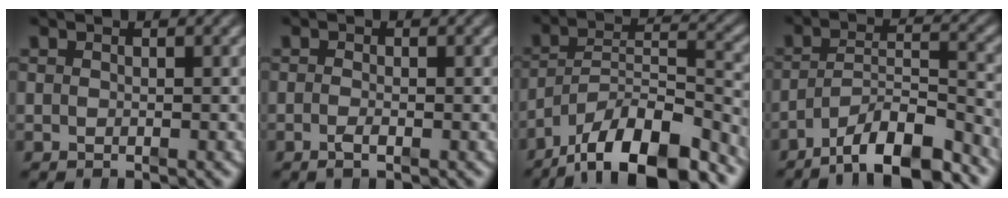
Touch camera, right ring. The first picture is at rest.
{"total": 1.1, "force": [-0.7, 0.3, 0.8], "torque": [-0.015, -0.002, -0.014]}
{"total": 11.3, "force": [-7.3, 5.8, 6.4], "torque": [-0.088, -0.019, -0.110]}
{"total": 7.9, "force": [-5.4, 3.3, 4.7], "torque": [-0.062, -0.014, -0.083]}